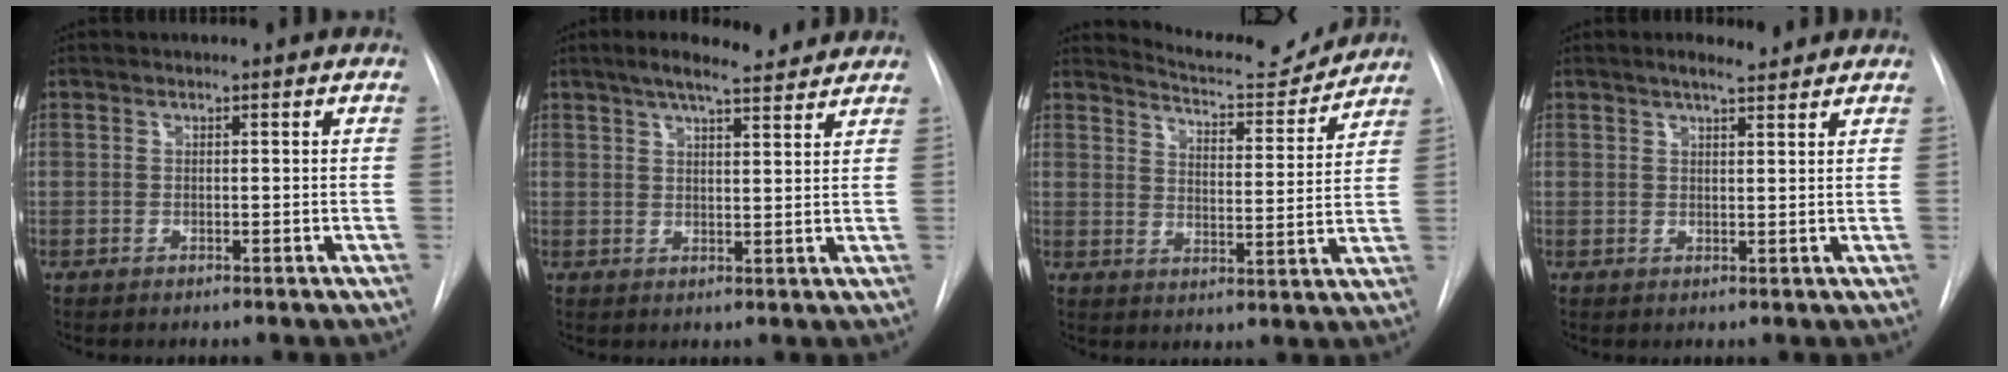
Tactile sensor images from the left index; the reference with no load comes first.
{"total": 9.6, "force": [8.1, 1.9, 4.9], "torque": [-0.072, 0.018, 0.108]}
{"total": 10.7, "force": [10.5, 1.4, 1.1], "torque": [-0.018, -0.015, 0.143]}
{"total": 4.3, "force": [3.7, 0.9, 2.1], "torque": [-0.033, 0.016, 0.055]}